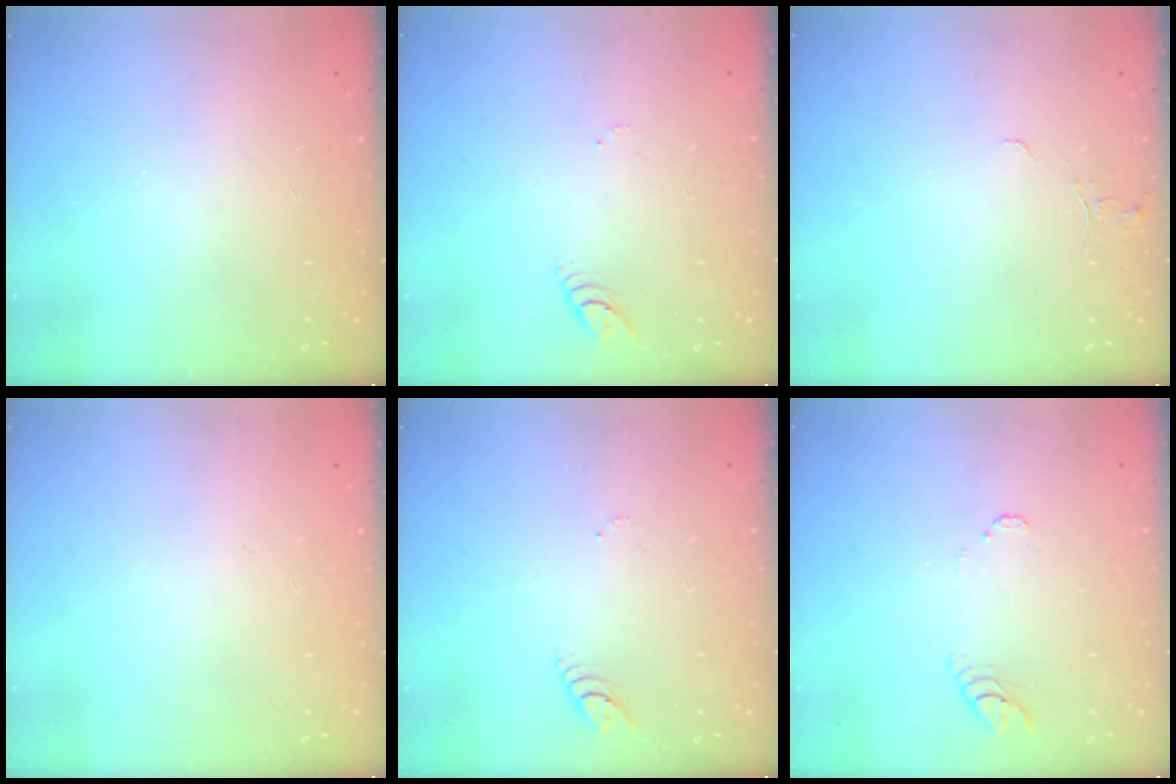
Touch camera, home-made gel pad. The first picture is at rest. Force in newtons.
{"total": 2.9, "press": 2.8, "slide": 0.4}
{"total": 5.3, "press": 5.3, "slide": 0.4}
{"total": 0.0}
{"total": 2.9, "press": 2.8, "slide": 0.4}
{"total": 3.8, "press": 3.7, "slide": 0.4}